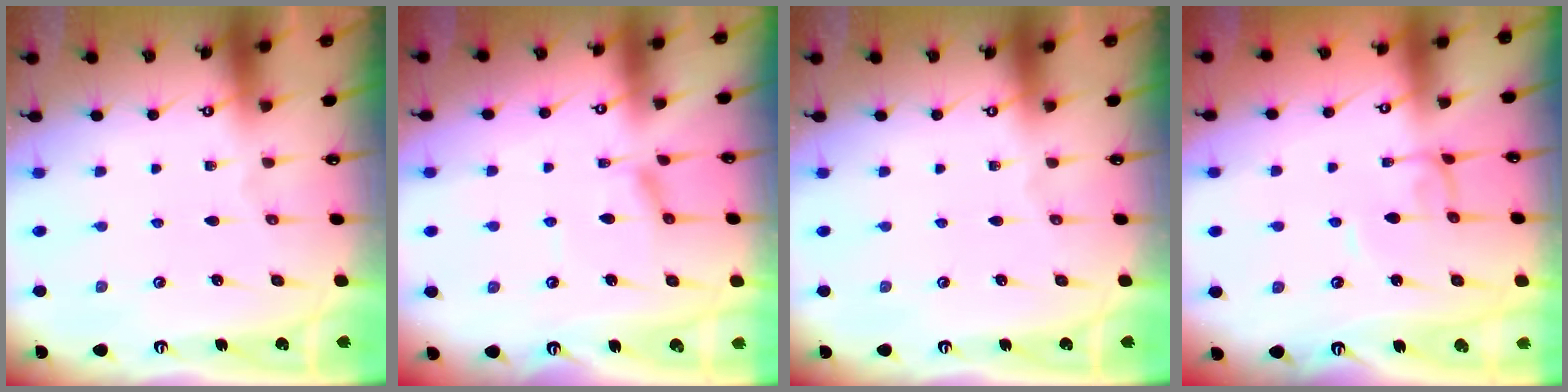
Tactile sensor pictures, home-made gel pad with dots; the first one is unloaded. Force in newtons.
{"total": 2.0, "press": 2.0, "slide": 0.5}
{"total": 0.0}
{"total": 2.1, "press": 2.1, "slide": 0.1}